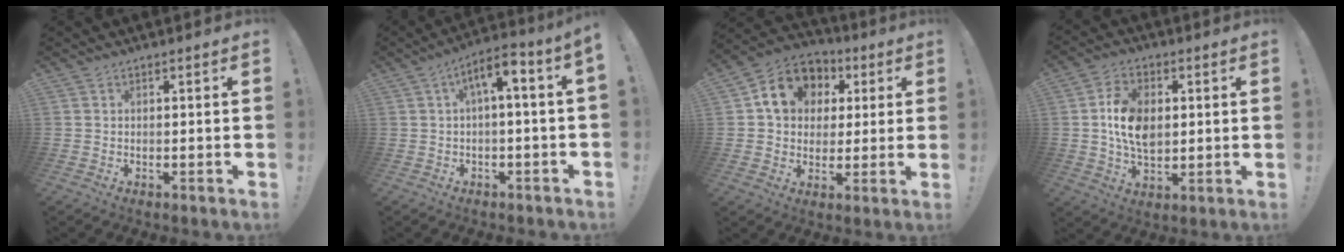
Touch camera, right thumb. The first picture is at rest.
{"total": 6.7, "force": [0.4, 1.0, 6.6], "torque": [-0.112, 0.000, 0.004]}
{"total": 13.9, "force": [4.7, 11.4, 6.4], "torque": [-0.096, -0.005, 0.093]}
{"total": 12.1, "force": [1.1, 8.2, 8.9], "torque": [-0.155, 0.009, 0.021]}